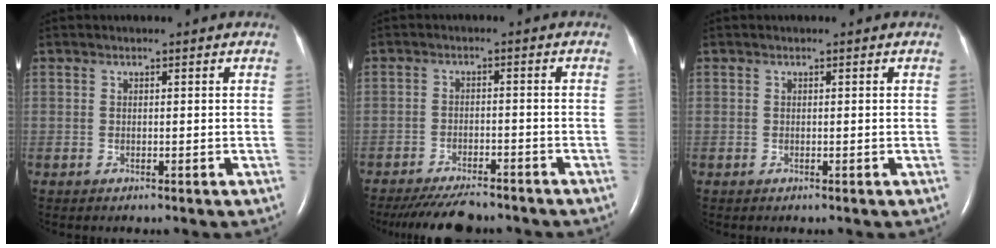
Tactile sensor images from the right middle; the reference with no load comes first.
{"total": 8.9, "force": [-8.0, 1.8, 3.5], "torque": [-0.056, -0.016, -0.122]}
{"total": 0.0}